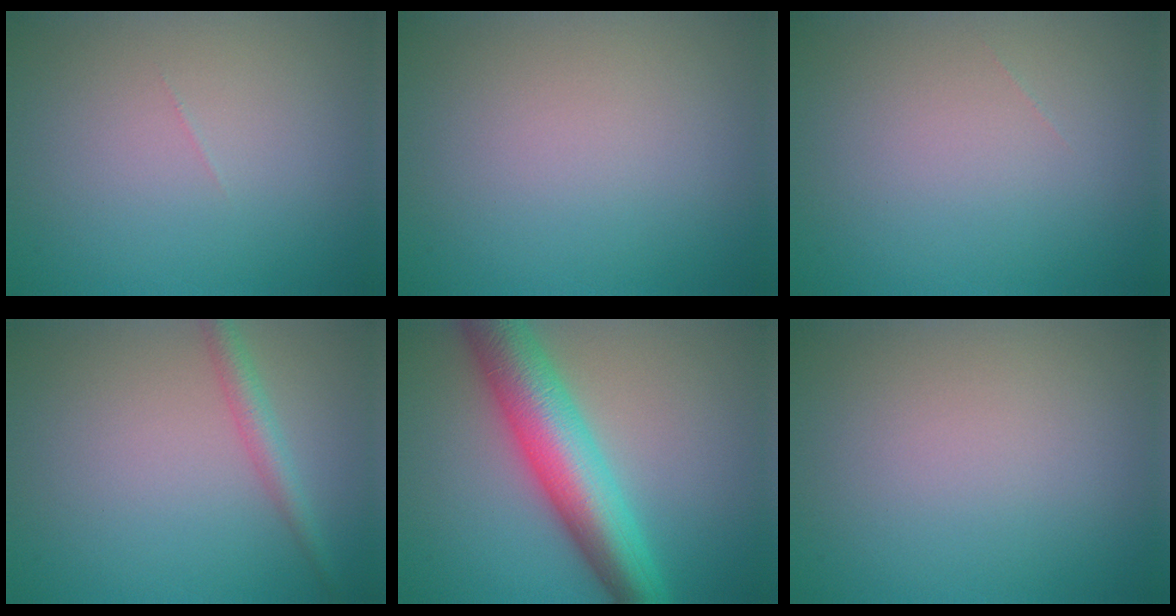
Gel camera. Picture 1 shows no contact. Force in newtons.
{"total": 0.0}
{"total": 0.0}
{"total": 2.2, "press": 2.2, "slide": 0.1}
{"total": 9.1, "press": 9.1, "slide": 0.1}
{"total": 0.0}